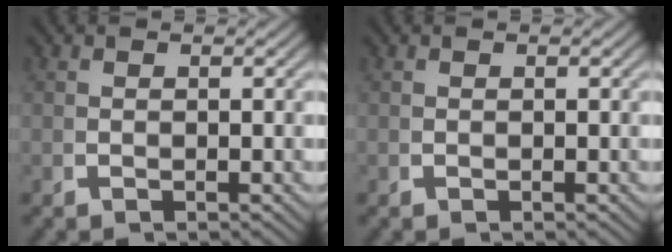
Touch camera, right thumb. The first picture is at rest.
{"total": 0.0}